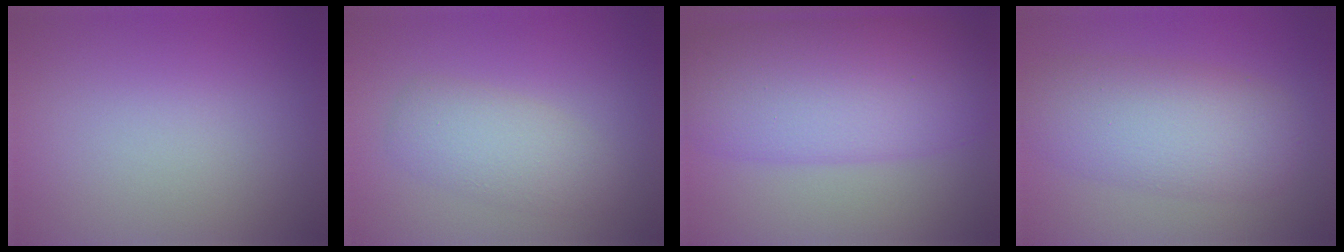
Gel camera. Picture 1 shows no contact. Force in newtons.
{"total": 3.3, "press": 3.3, "slide": 0.0}
{"total": 10.6, "press": 10.6, "slide": 0.1}
{"total": 6.6, "press": 6.6, "slide": 0.1}